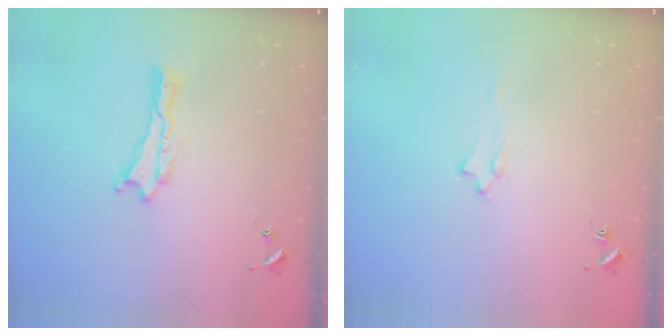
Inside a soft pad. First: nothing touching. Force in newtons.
{"total": 1.6, "press": 1.5, "slide": 0.2}